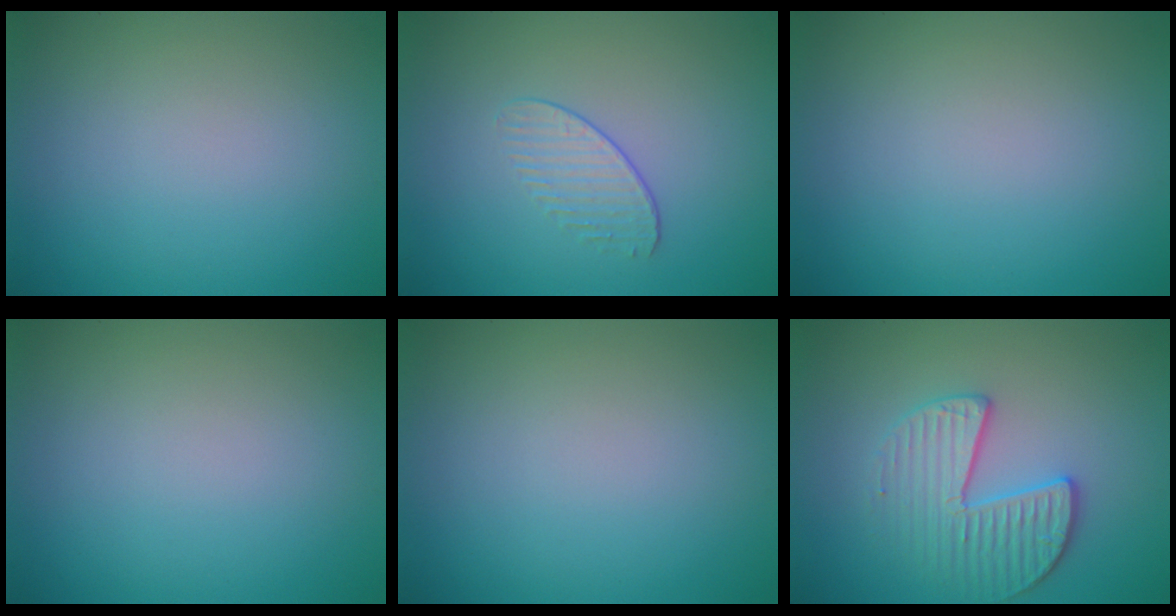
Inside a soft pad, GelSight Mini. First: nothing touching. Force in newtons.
{"total": 1.3, "press": 0.7, "slide": 1.1}
{"total": 0.0}
{"total": 0.0}
{"total": 0.0}
{"total": 3.5, "press": 3.3, "slide": 1.2}